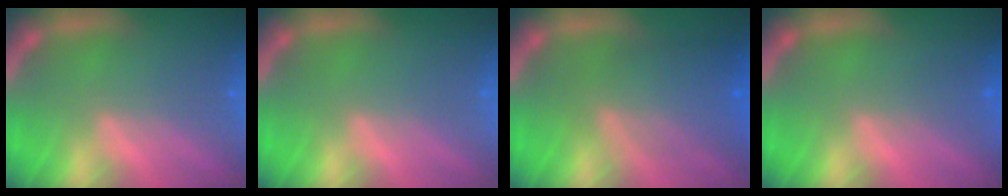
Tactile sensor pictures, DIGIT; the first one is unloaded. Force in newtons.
{"total": 0.0}
{"total": 6.1}
{"total": 1.5}